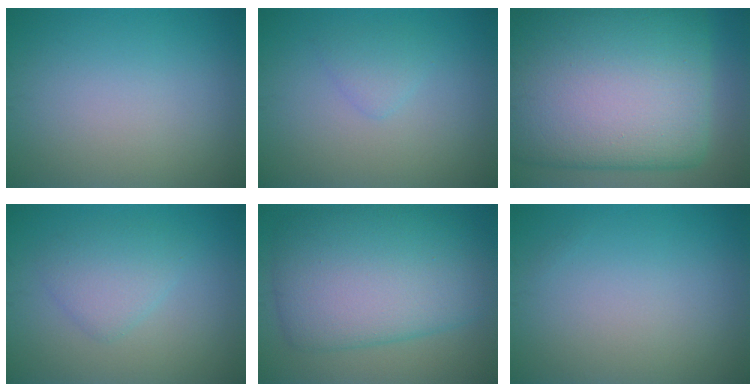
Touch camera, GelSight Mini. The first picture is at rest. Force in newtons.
{"total": 1.4, "press": 1.4, "slide": 0.1}
{"total": 22.1, "press": 22.1, "slide": 0.7}
{"total": 2.7, "press": 2.7, "slide": 0.0}
{"total": 10.3, "press": 10.3, "slide": 0.3}
{"total": 0.0}